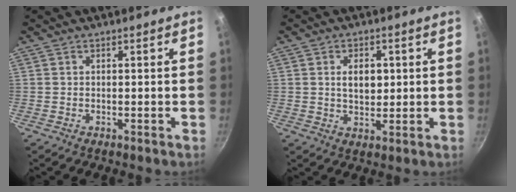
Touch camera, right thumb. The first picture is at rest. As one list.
[{"total": 5.5, "force": [1.0, 3.6, 4.1], "torque": [-0.050, -0.004, 0.015]}]